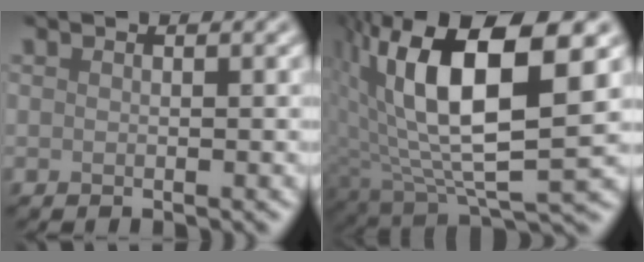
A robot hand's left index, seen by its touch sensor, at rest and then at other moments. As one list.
[{"total": 14.7, "force": [3.7, 5.4, 13.2], "torque": [-0.256, 0.009, 0.072]}]